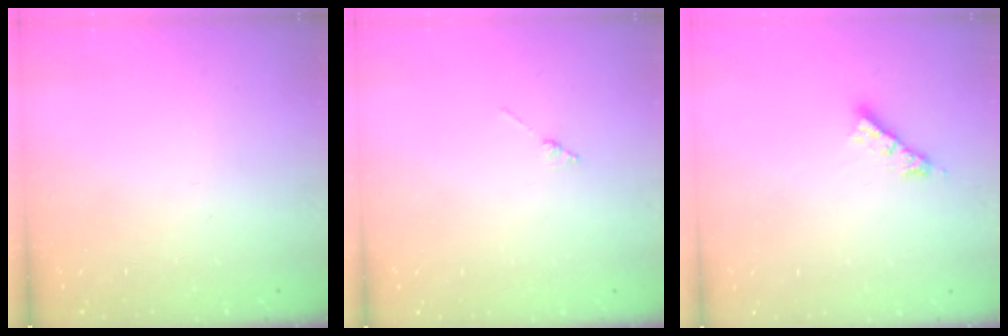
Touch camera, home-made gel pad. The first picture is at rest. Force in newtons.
{"total": 1.3, "press": 1.3, "slide": 0.3}
{"total": 4.1, "press": 4.0, "slide": 0.3}